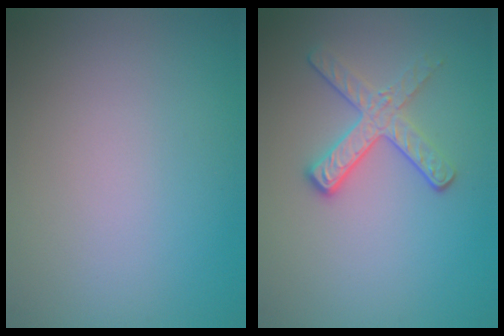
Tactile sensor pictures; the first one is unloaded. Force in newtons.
{"total": 2.9, "press": 2.6, "slide": 1.3}